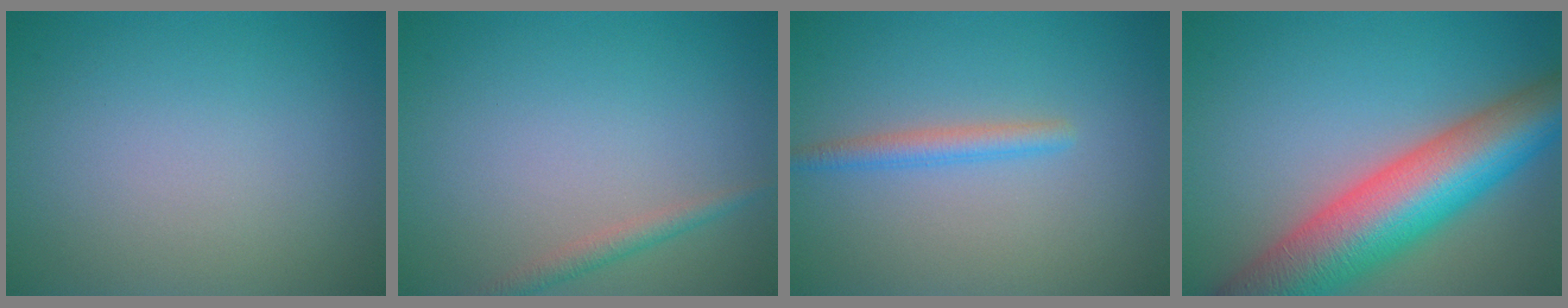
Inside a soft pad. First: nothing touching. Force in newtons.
{"total": 1.5, "press": 1.5, "slide": 0.0}
{"total": 1.9, "press": 1.9, "slide": 0.0}
{"total": 12.1, "press": 12.1, "slide": 0.5}